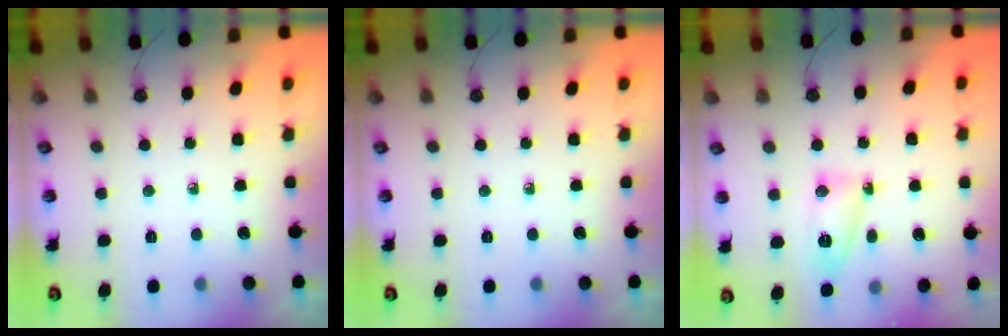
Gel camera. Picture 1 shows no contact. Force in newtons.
{"total": 0.0}
{"total": 6.0, "press": 5.8, "slide": 1.2}